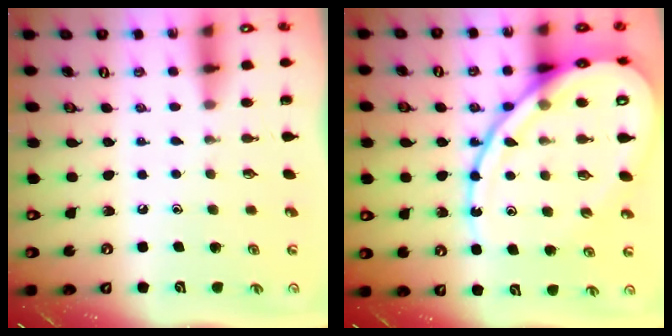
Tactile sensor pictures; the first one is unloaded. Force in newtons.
{"total": 20.9, "press": 20.8, "slide": 2.3}